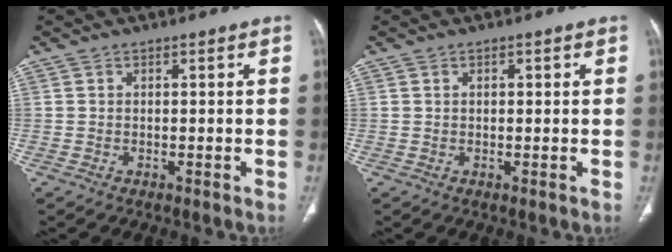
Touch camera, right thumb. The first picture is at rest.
{"total": 0.8, "force": [0.3, 0.5, 0.6], "torque": [-0.010, 0.000, 0.005]}